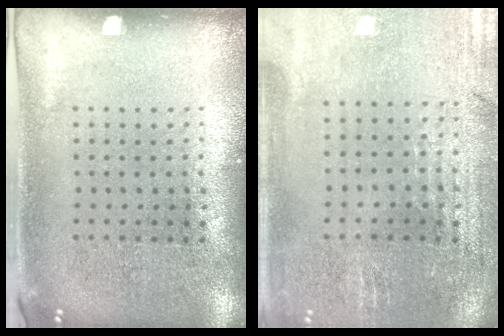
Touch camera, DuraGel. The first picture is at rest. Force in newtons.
{"total": 0.9, "press": 0.8, "slide": 0.4}